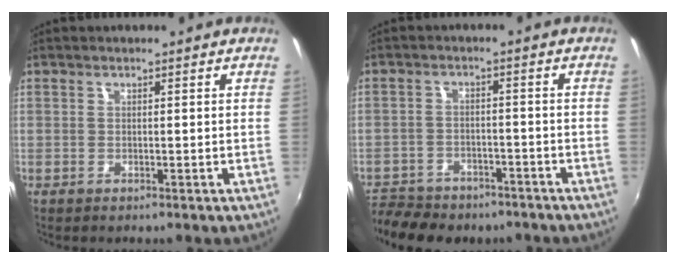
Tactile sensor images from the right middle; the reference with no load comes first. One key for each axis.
{"total": 12.8, "fx": -10.2, "fy": 6.1, "fz": 4.8, "tx": -0.128, "ty": -0.012, "tz": -0.157}